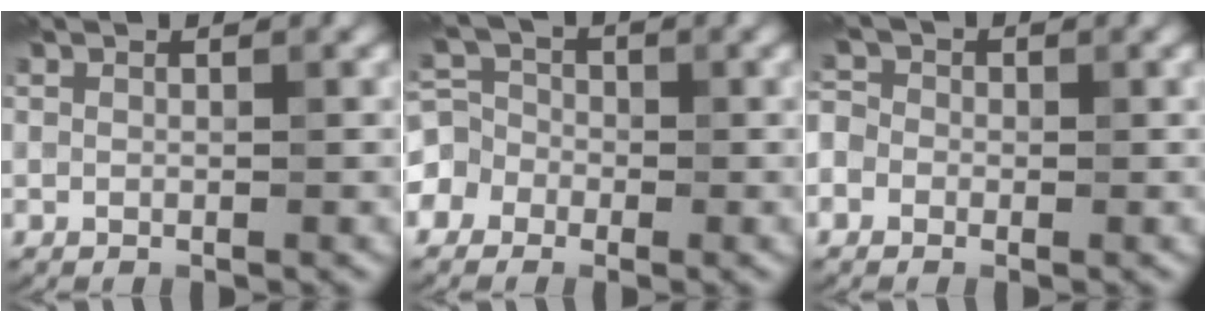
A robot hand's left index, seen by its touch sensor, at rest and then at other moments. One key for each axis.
{"total": 5.0, "fx": -2.5, "fy": 4.2, "fz": 0.9, "tx": -0.005, "ty": 0.010, "tz": -0.064}
{"total": 4.1, "fx": -2.1, "fy": 3.4, "fz": 0.8, "tx": -0.001, "ty": 0.011, "tz": -0.067}